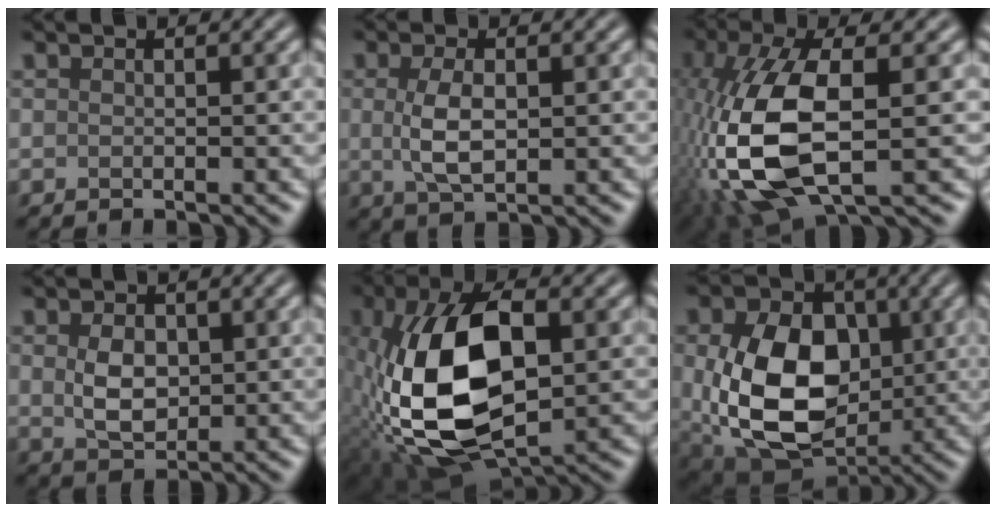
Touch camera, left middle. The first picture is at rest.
{"total": 3.3, "force": [0.2, 1.5, 2.9], "torque": [-0.069, 0.002, 0.004]}
{"total": 11.0, "force": [-2.0, 4.7, 9.7], "torque": [-0.233, -0.001, -0.042]}
{"total": 3.3, "force": [0.3, 2.3, 2.3], "torque": [-0.052, 0.002, 0.008]}
{"total": 13.9, "force": [-0.8, 7.7, 11.6], "torque": [-0.235, 0.004, -0.017]}
{"total": 12.0, "force": [0.1, 8.6, 8.3], "torque": [-0.179, -0.019, 0.012]}